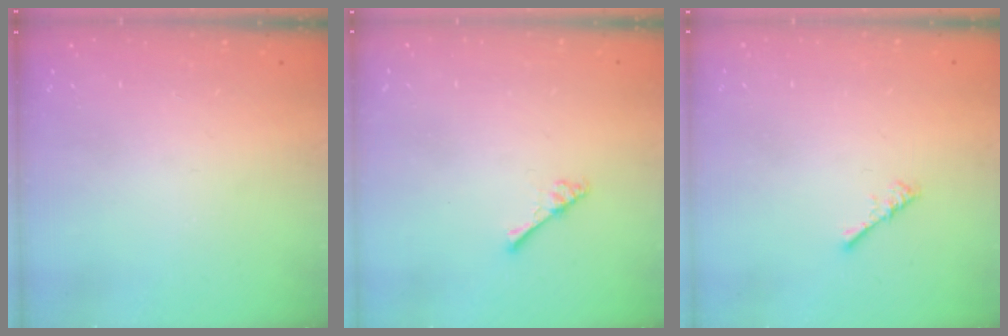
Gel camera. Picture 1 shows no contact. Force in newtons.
{"total": 2.4, "press": 2.4, "slide": 0.4}
{"total": 0.9, "press": 0.9, "slide": 0.3}